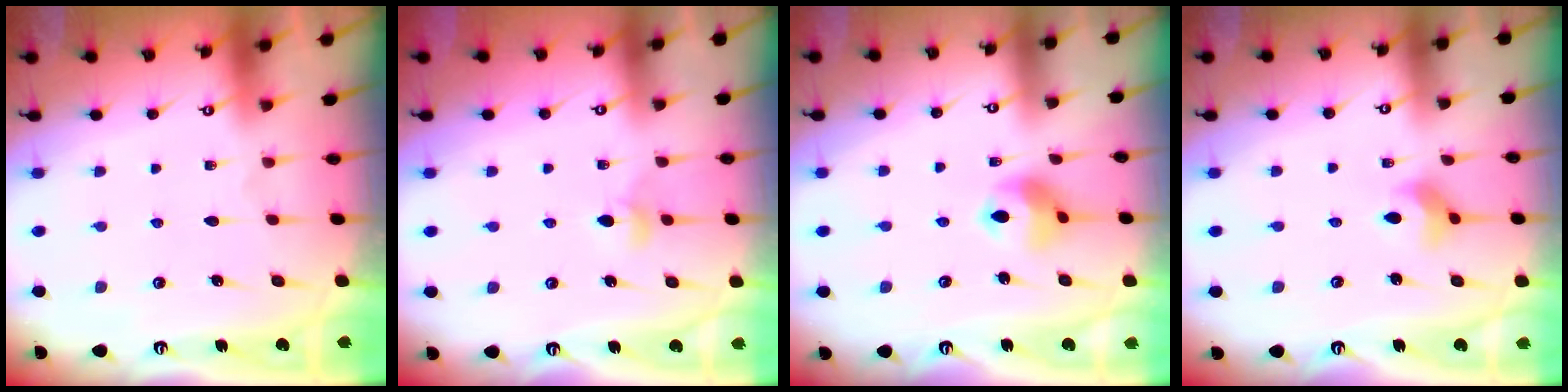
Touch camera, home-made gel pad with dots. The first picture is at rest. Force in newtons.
{"total": 3.3, "press": 3.2, "slide": 0.8}
{"total": 9.0, "press": 8.9, "slide": 1.1}
{"total": 4.8, "press": 4.7, "slide": 0.9}